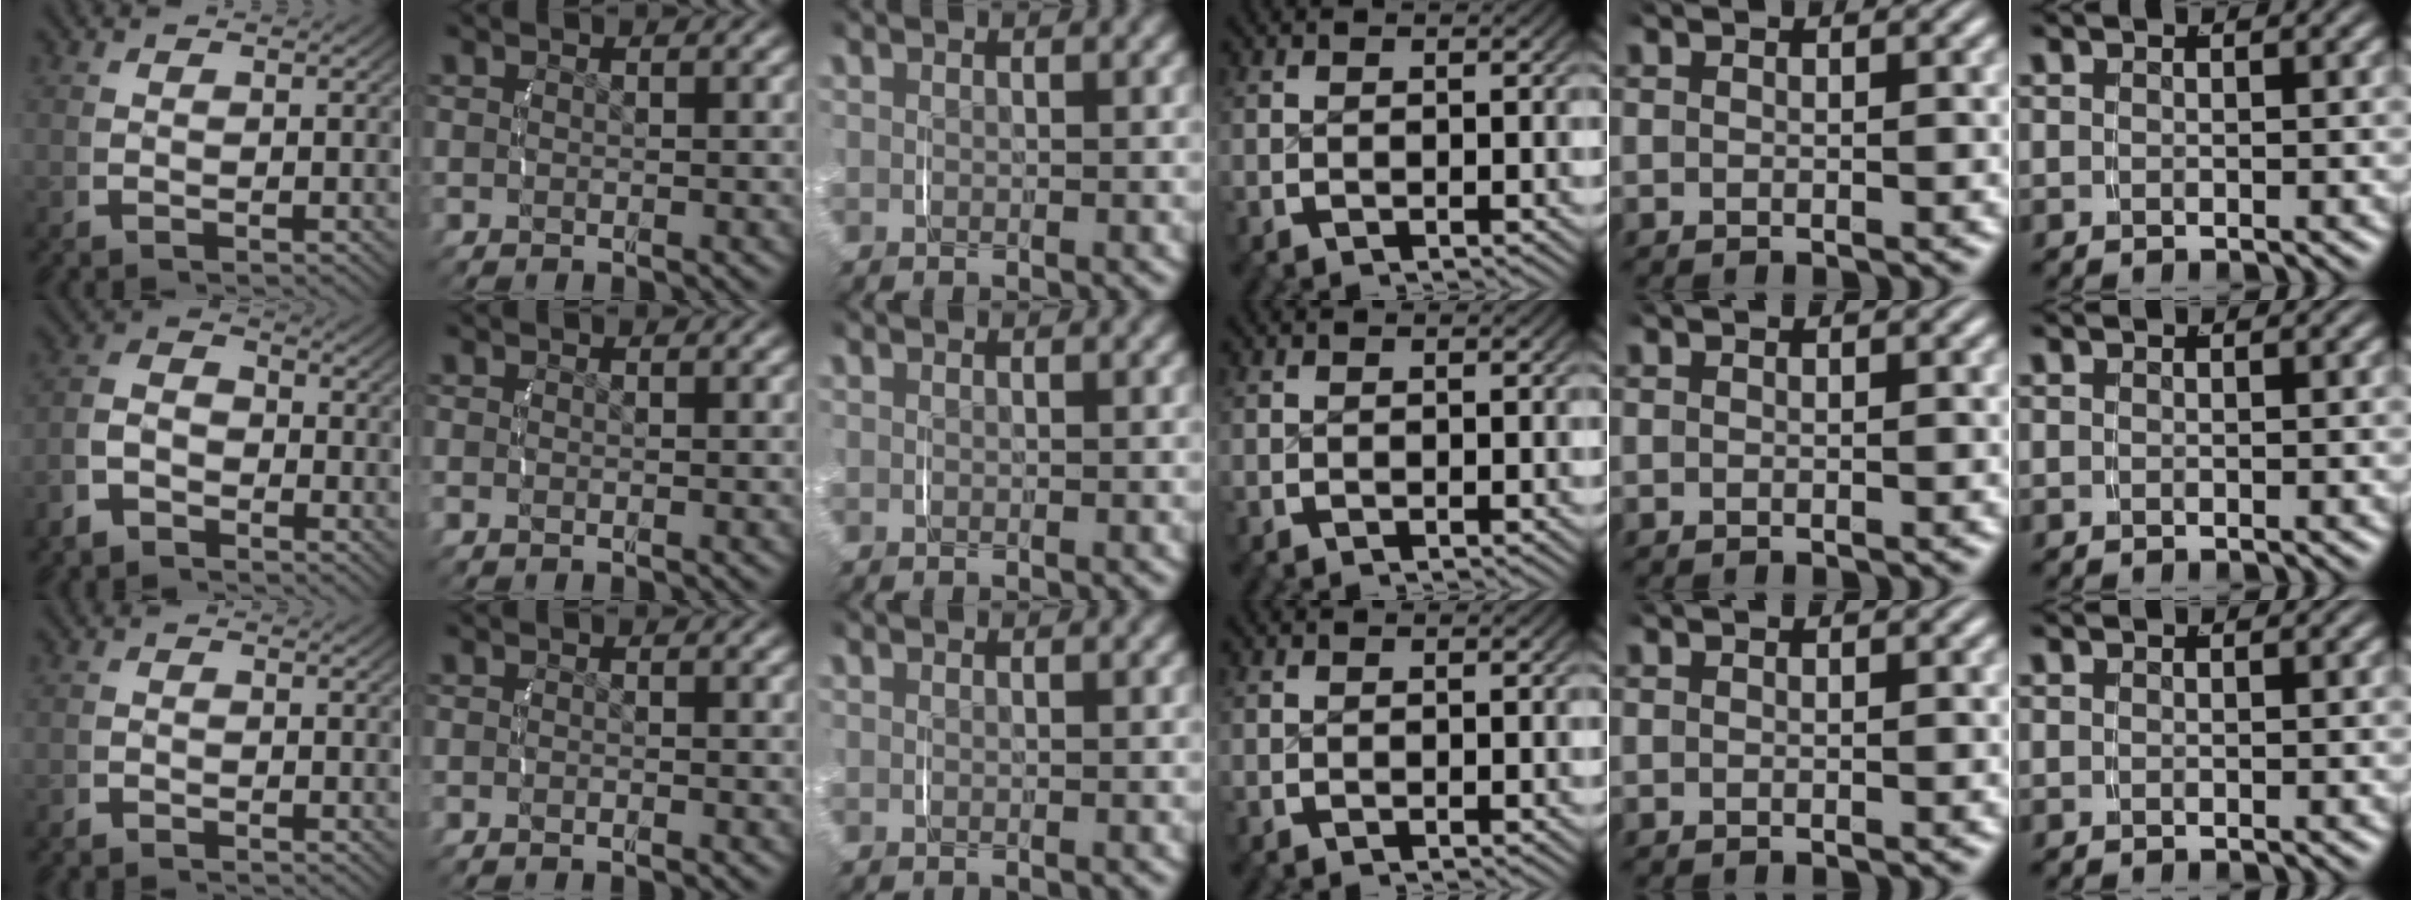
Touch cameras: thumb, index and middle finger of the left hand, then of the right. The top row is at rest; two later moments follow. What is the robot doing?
{"motion": "lift_and_place", "object": "napkin"}